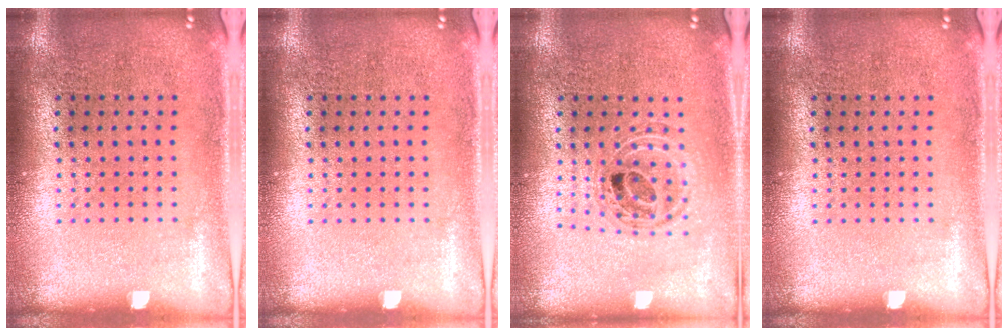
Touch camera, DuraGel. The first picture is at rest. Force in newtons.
{"total": 0.0}
{"total": 0.5, "press": 0.5, "slide": 0.2}
{"total": 0.0}